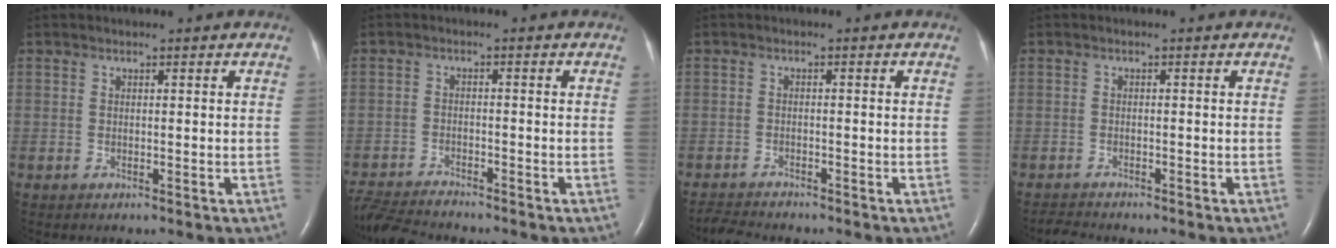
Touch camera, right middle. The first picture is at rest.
{"total": 8.2, "force": [-7.8, 0.6, 2.3], "torque": [-0.043, -0.015, -0.136]}
{"total": 3.0, "force": [-3.0, 0.0, 0.3], "torque": [-0.007, -0.015, -0.052]}
{"total": 1.7, "force": [-1.7, -0.1, -0.1], "torque": [-0.004, -0.011, -0.029]}